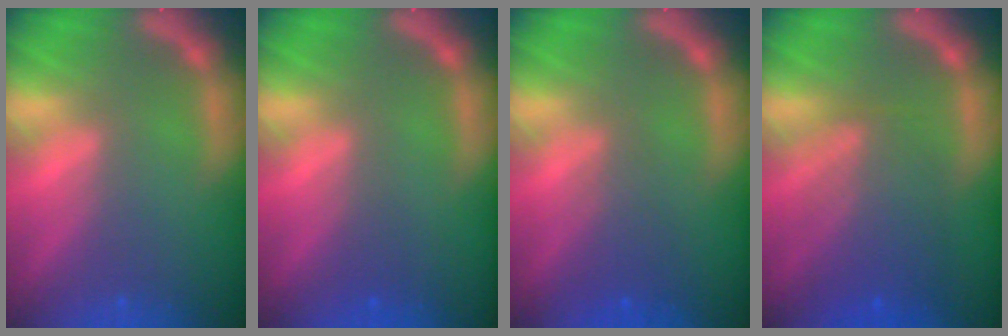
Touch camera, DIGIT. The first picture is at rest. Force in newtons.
{"total": 0.9}
{"total": 2.5}
{"total": 6.1}